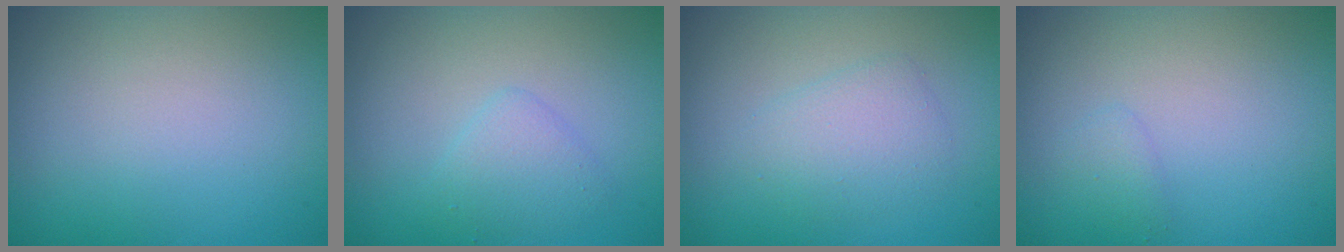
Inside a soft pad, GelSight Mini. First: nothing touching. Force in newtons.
{"total": 1.8, "press": 1.8, "slide": 0.1}
{"total": 2.4, "press": 2.4, "slide": 0.0}
{"total": 0.8, "press": 0.8, "slide": 0.0}